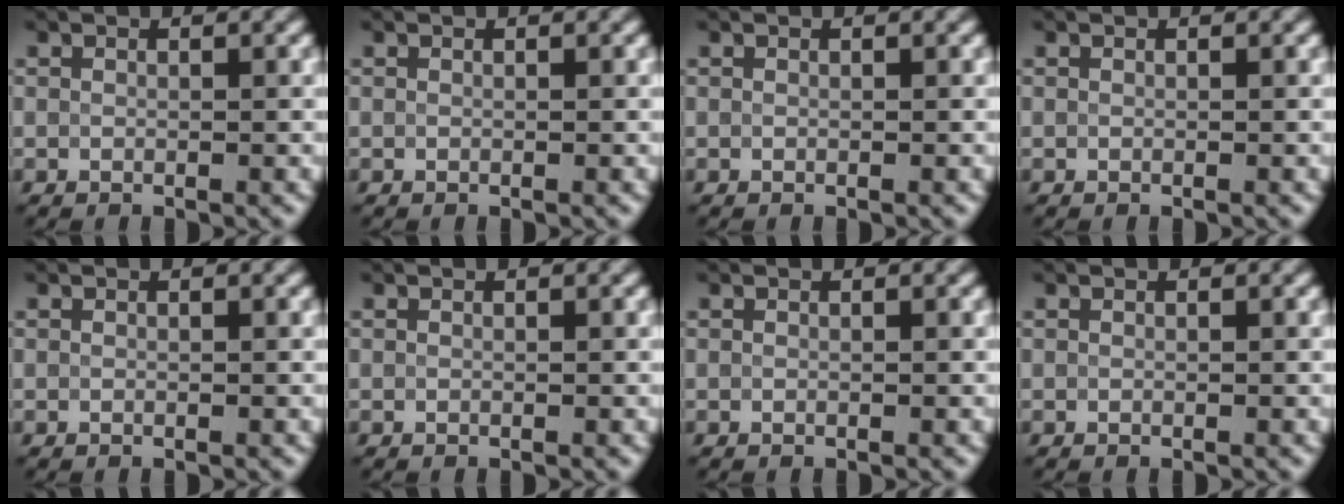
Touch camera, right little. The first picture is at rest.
{"total": 0.0}
{"total": 0.0}
{"total": 0.0}
{"total": 0.0}
{"total": 0.0}
{"total": 0.0}
{"total": 0.0}